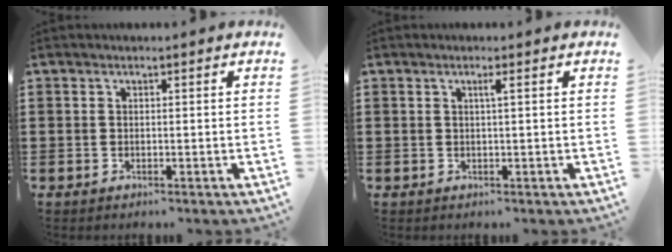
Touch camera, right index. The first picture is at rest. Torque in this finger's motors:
{"motor_torque": [0.33, -0.20, 0.07, 0.01]}